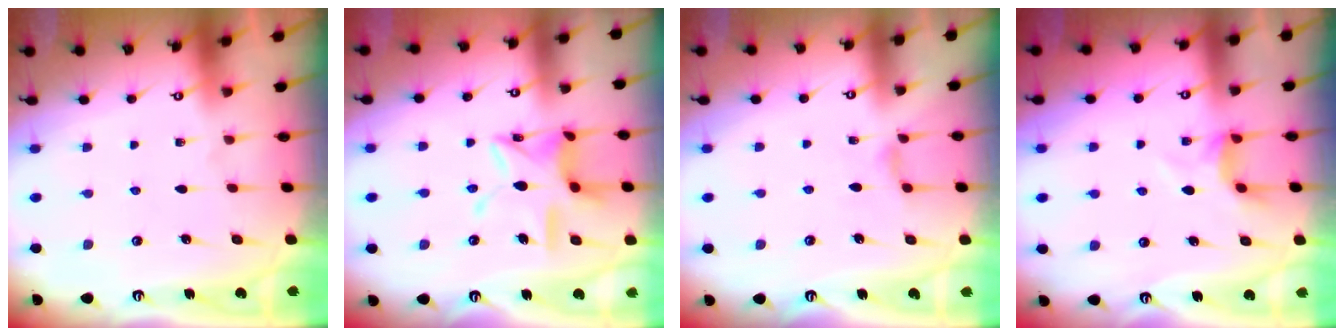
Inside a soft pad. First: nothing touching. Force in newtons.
{"total": 13.1, "press": 13.1, "slide": 1.1}
{"total": 2.3, "press": 2.2, "slide": 0.5}
{"total": 4.0, "press": 4.0, "slide": 0.4}